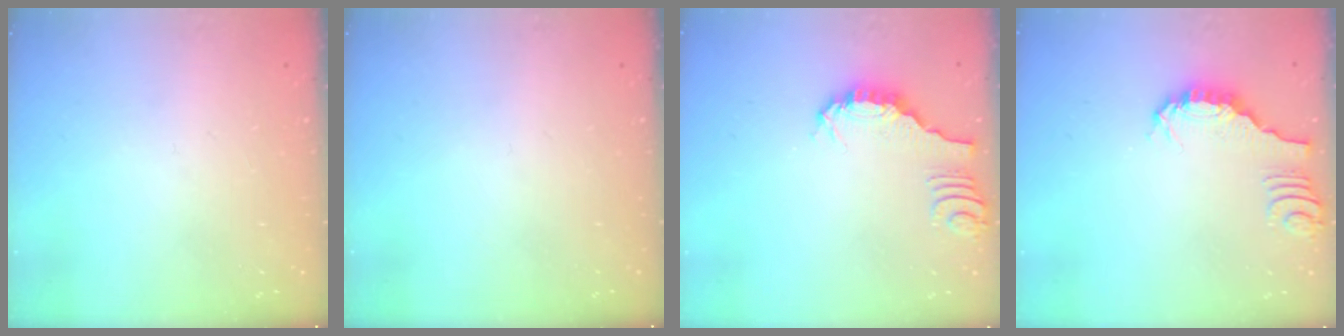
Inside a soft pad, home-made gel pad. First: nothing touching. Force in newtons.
{"total": 0.0}
{"total": 1.3, "press": 1.3, "slide": 0.3}
{"total": 1.3, "press": 1.3, "slide": 0.3}